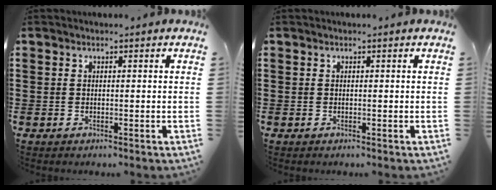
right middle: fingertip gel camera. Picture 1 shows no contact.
{"total": 0.0}